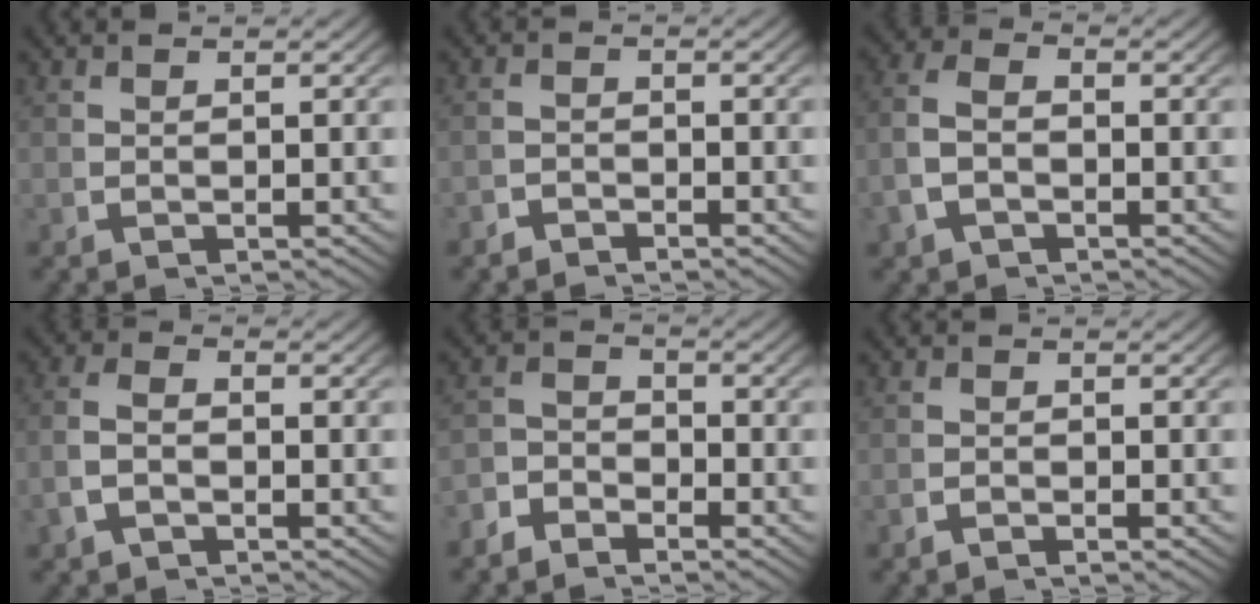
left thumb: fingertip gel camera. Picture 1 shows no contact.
{"total": 1.4, "force": [-1.4, 0.3, -0.2], "torque": [0.010, -0.002, -0.031]}
{"total": 3.4, "force": [-0.6, 2.3, 2.4], "torque": [-0.062, -0.001, -0.011]}
{"total": 2.4, "force": [-0.7, 1.5, 1.8], "torque": [-0.047, 0.002, -0.013]}
{"total": 2.5, "force": [-2.0, 1.4, 0.6], "torque": [0.008, -0.007, -0.042]}
{"total": 0.7, "force": [-0.6, 0.1, 0.3], "torque": [-0.004, 0.000, -0.016]}